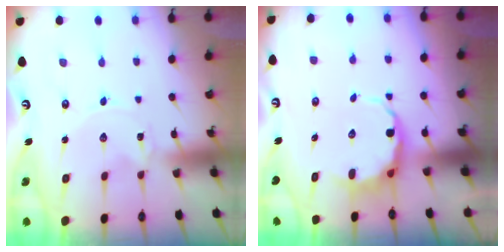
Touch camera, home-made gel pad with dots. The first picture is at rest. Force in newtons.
{"total": 6.6, "press": 6.1, "slide": 2.5}